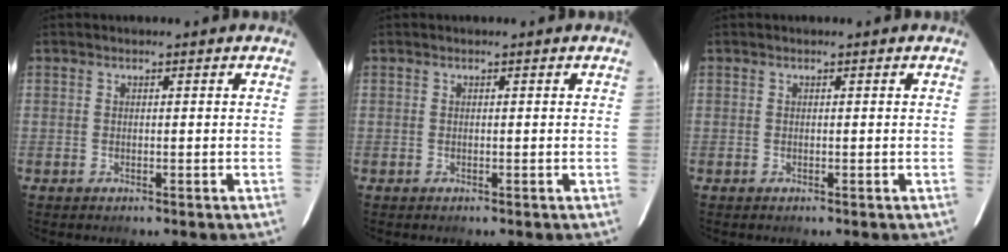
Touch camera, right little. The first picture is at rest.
{"total": 0.0}
{"total": 0.0}